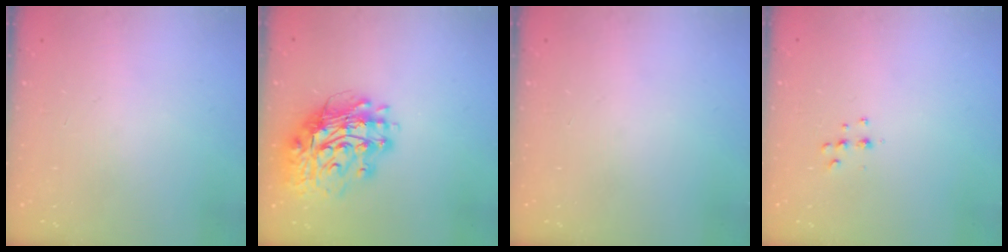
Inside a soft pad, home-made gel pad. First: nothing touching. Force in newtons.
{"total": 16.0, "press": 15.9, "slide": 2.1}
{"total": 0.0}
{"total": 5.1, "press": 5.0, "slide": 0.8}